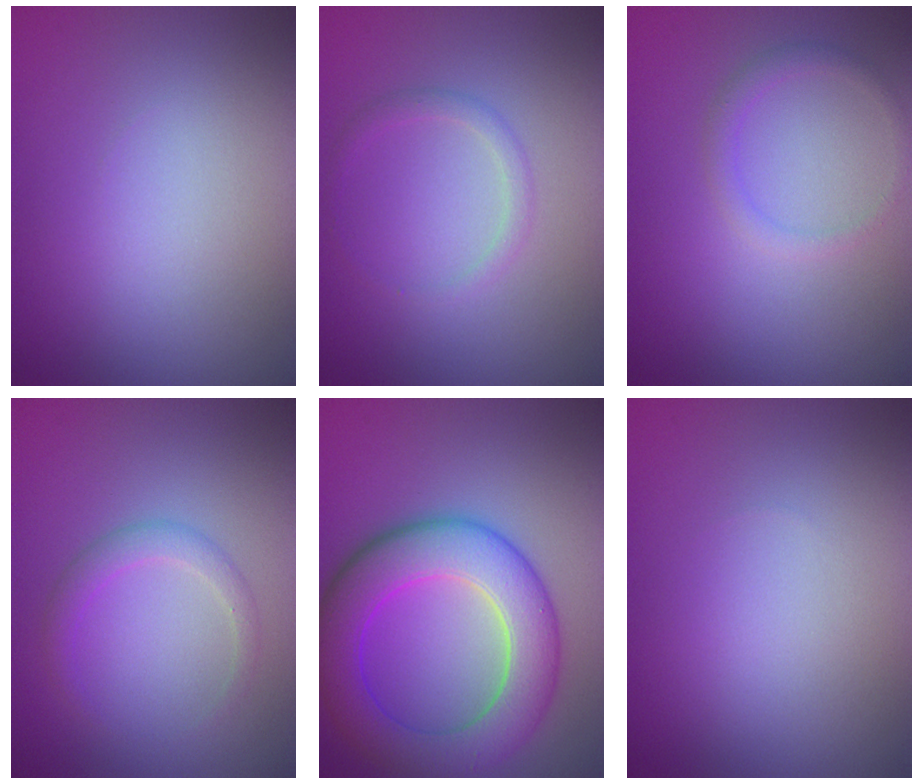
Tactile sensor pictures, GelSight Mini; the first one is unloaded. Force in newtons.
{"total": 1.3, "press": 1.3, "slide": 0.1}
{"total": 1.4, "press": 1.4, "slide": 0.0}
{"total": 1.7, "press": 1.7, "slide": 0.1}
{"total": 8.1, "press": 8.1, "slide": 0.2}
{"total": 0.0}